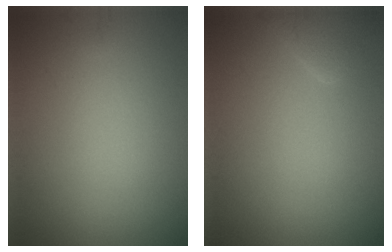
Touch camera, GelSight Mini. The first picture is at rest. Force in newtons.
{"total": 1.9, "press": 1.9, "slide": 0.1}